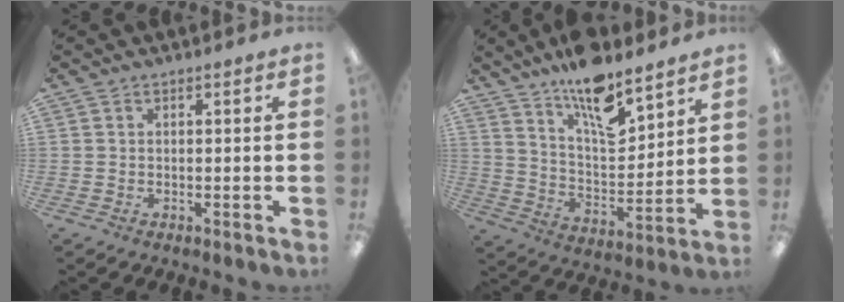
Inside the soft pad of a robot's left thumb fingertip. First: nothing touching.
{"total": 15.1, "force": [11.4, 5.1, 8.5], "torque": [-0.139, -0.071, 0.197]}